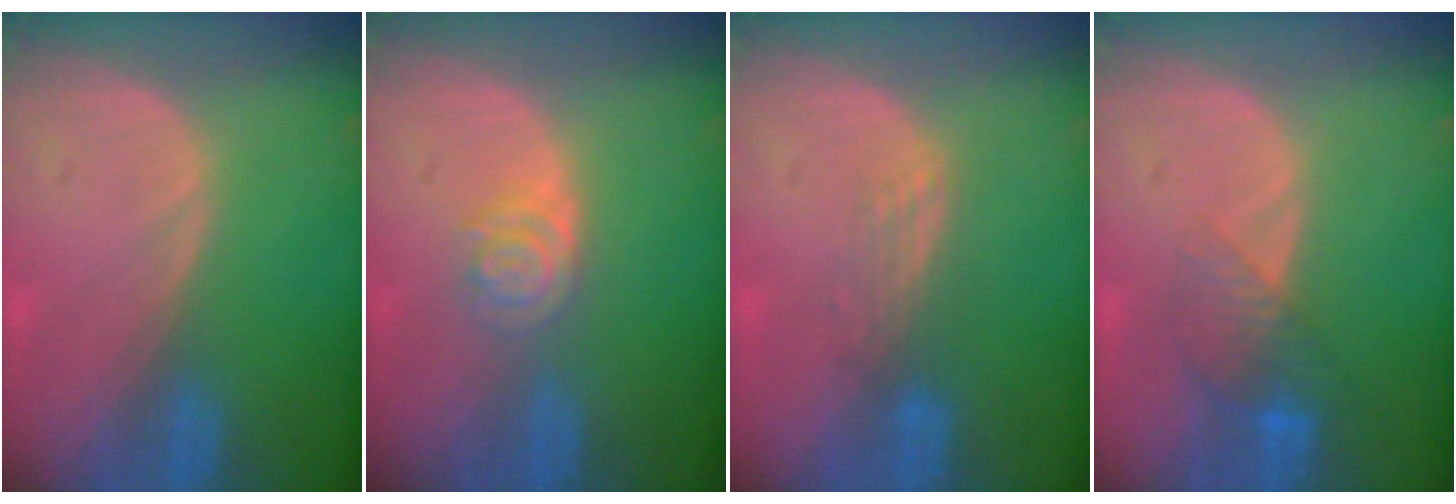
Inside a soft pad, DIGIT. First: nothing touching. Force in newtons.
{"total": 4.0, "press": 3.6, "slide": 1.9}
{"total": 3.0, "press": 2.5, "slide": 1.7}
{"total": 4.4, "press": 3.8, "slide": 2.1}